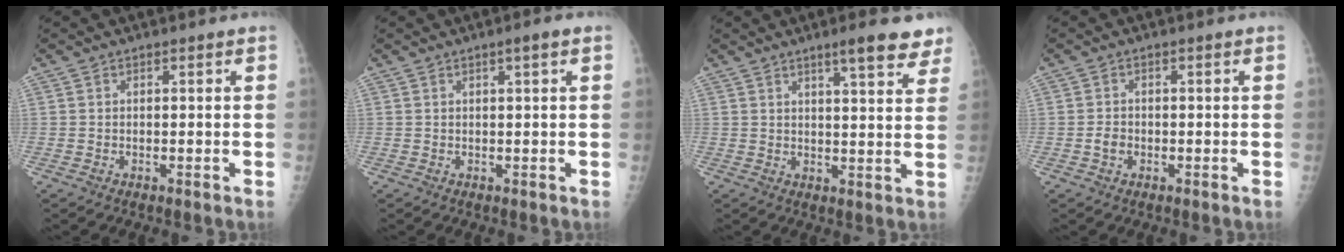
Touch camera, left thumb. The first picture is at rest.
{"total": 1.7, "force": [0.8, 0.0, 1.6], "torque": [-0.029, 0.000, 0.011]}
{"total": 8.8, "force": [6.0, 1.6, 6.2], "torque": [-0.061, -0.027, 0.077]}
{"total": 2.0, "force": [-0.7, 1.5, 1.0], "torque": [-0.011, 0.006, -0.013]}